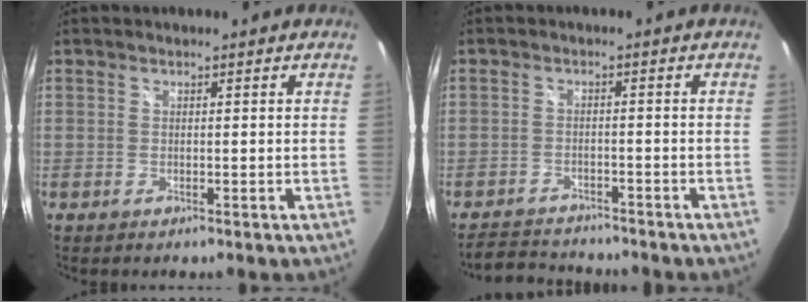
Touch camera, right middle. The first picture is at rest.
{"total": 6.3, "force": [-6.1, 1.5, 0.8], "torque": [-0.038, 0.007, -0.100]}